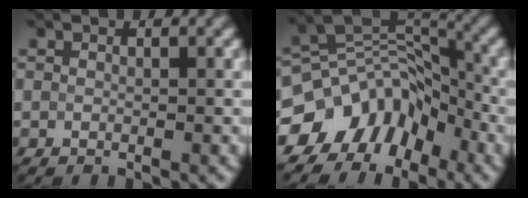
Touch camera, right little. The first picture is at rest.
{"total": 10.2, "force": [-6.1, 6.8, 4.5], "torque": [-0.068, 0.020, -0.120]}